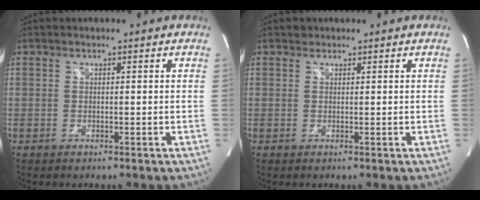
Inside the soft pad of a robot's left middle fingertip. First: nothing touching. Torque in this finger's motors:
{"motor_torque": [0.04, 0.00, -0.03, 0.01]}